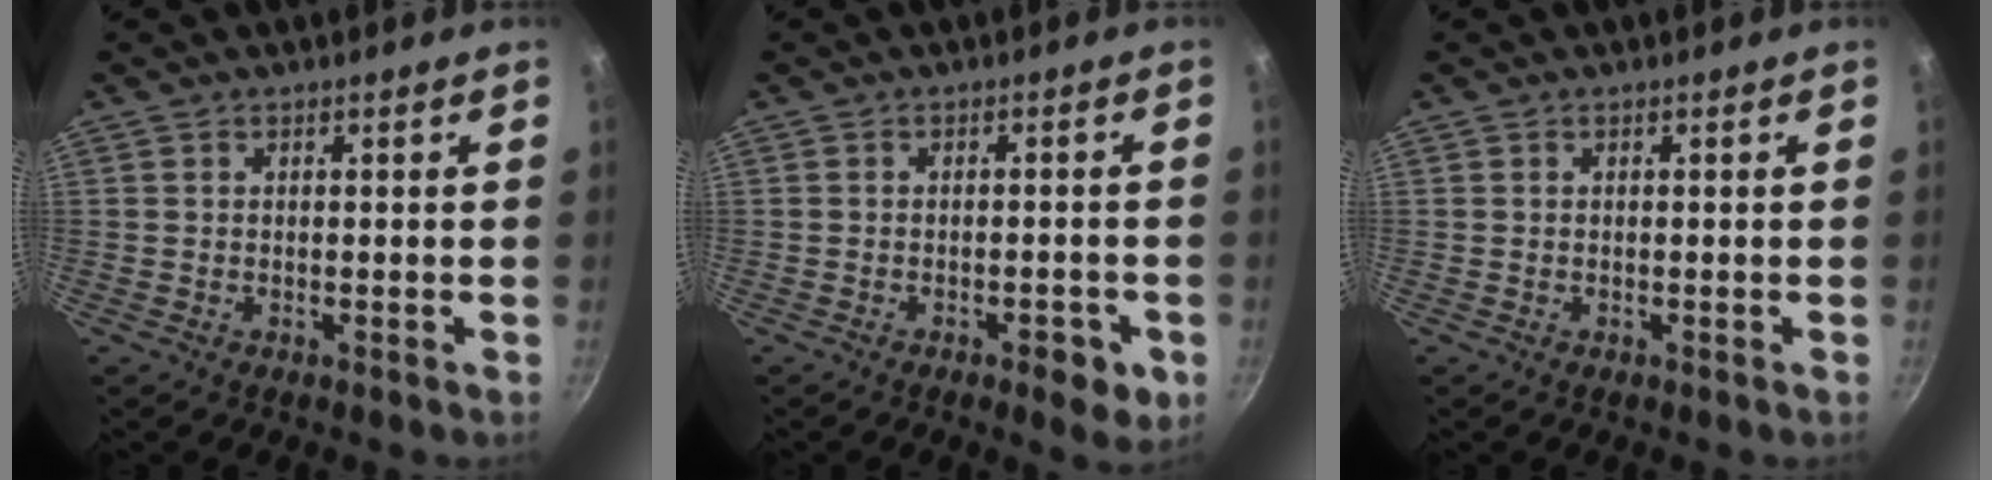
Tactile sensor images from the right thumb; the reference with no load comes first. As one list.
[{"total": 4.8, "force": [-2.2, 1.7, 3.9], "torque": [-0.041, 0.005, -0.026]}, {"total": 0.0}]